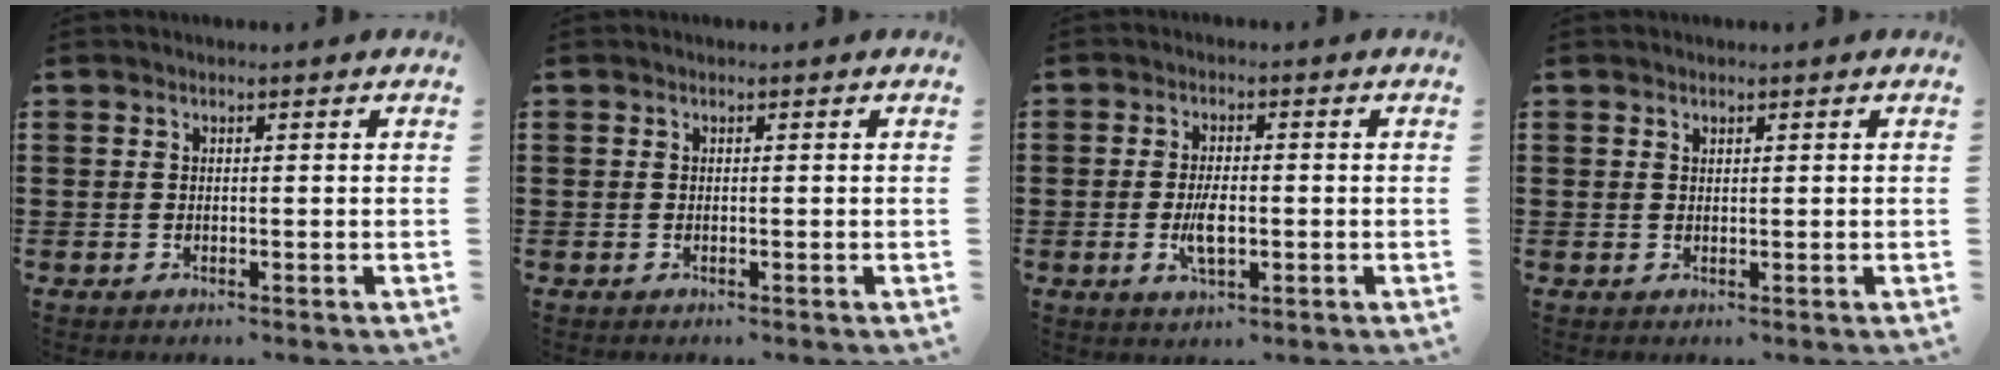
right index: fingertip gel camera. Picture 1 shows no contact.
{"total": 0.0}
{"total": 4.7, "force": [-1.0, 1.9, 4.2], "torque": [-0.087, 0.000, -0.019]}
{"total": 0.6, "force": [0.4, 0.4, 0.1], "torque": [-0.003, 0.002, 0.008]}